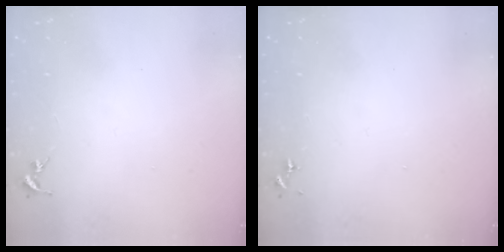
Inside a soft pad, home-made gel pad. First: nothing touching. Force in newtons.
{"total": 0.0}